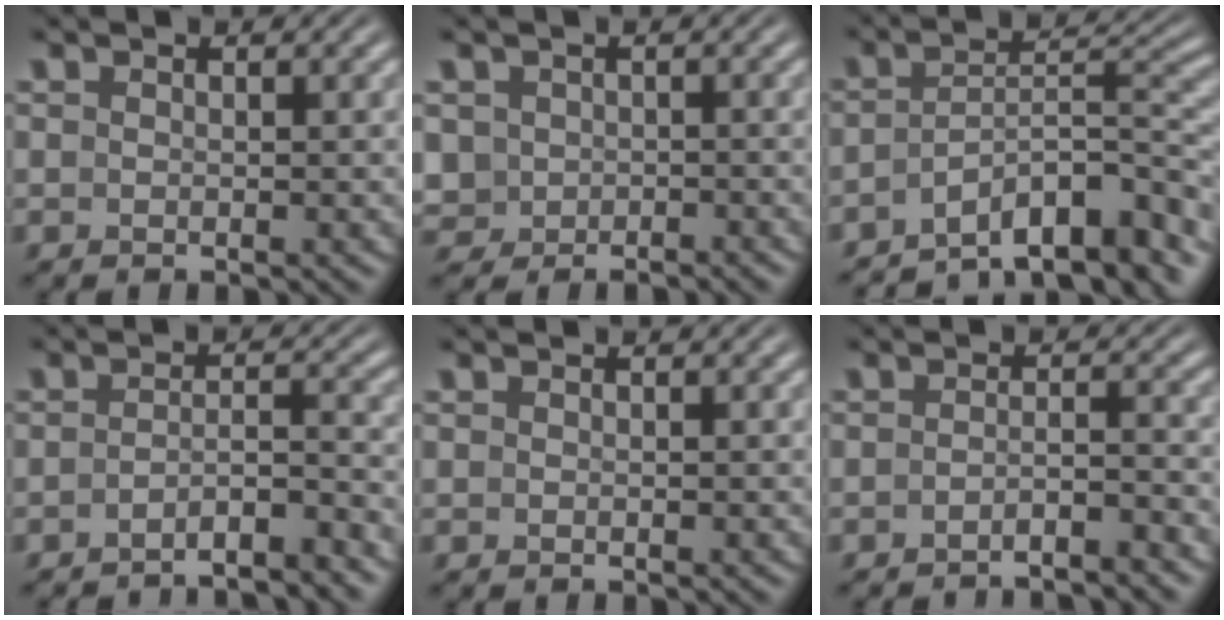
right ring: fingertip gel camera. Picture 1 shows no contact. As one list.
[{"total": 3.9, "force": [-1.3, 3.5, 1.1], "torque": [-0.046, -0.024, -0.012]}, {"total": 11.0, "force": [-7.2, 5.1, 6.5], "torque": [-0.102, -0.042, -0.099]}, {"total": 4.8, "force": [-4.6, 0.4, 1.5], "torque": [-0.022, -0.022, -0.069]}, {"total": 0.0}, {"total": 3.3, "force": [-3.1, -0.1, 1.0], "torque": [-0.013, -0.012, -0.050]}]